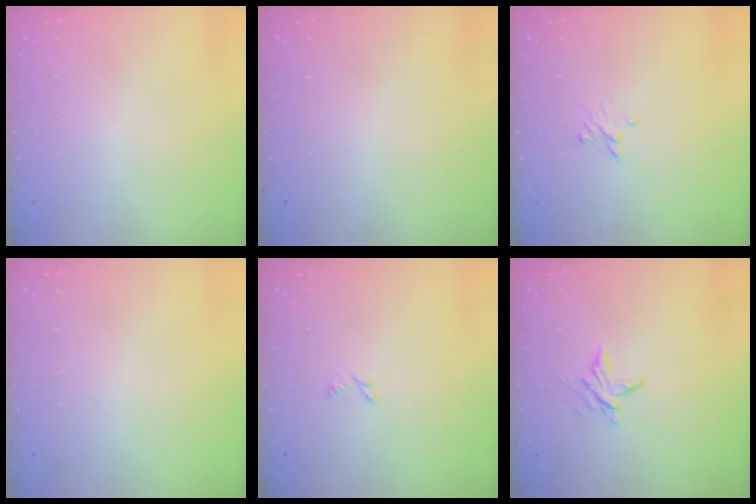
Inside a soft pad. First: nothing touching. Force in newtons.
{"total": 0.0}
{"total": 3.3, "press": 3.3, "slide": 0.3}
{"total": 0.0}
{"total": 1.8, "press": 1.7, "slide": 0.3}
{"total": 5.9, "press": 5.9, "slide": 0.5}